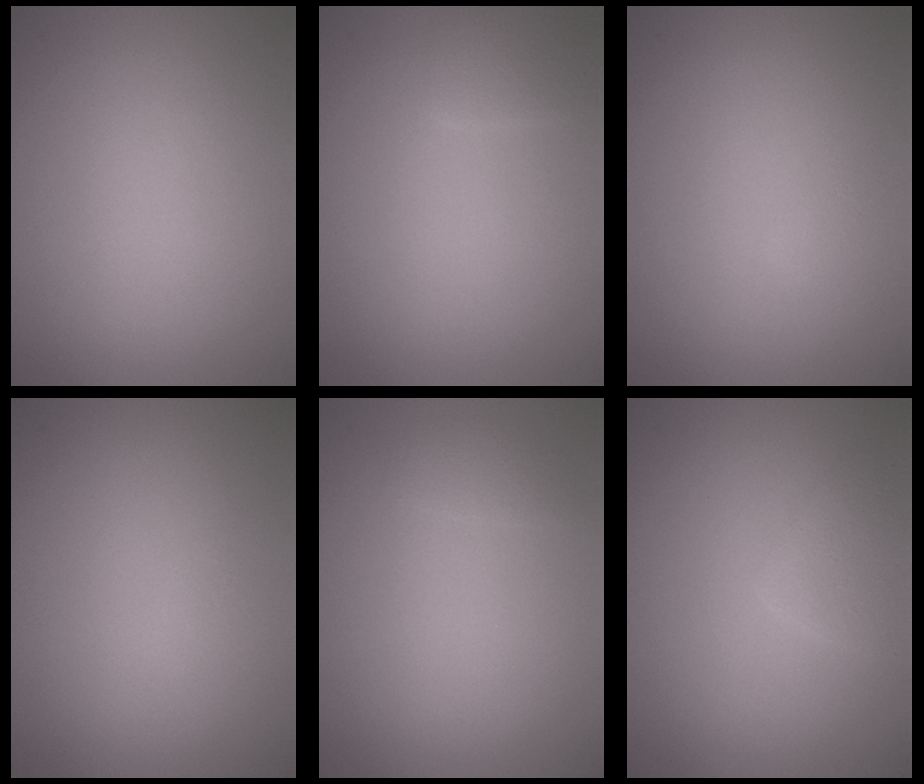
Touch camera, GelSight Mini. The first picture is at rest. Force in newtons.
{"total": 1.5, "press": 1.5, "slide": 0.1}
{"total": 0.6, "press": 0.6, "slide": 0.1}
{"total": 0.6, "press": 0.6, "slide": 0.0}
{"total": 0.9, "press": 0.9, "slide": 0.0}
{"total": 1.9, "press": 1.9, "slide": 0.1}